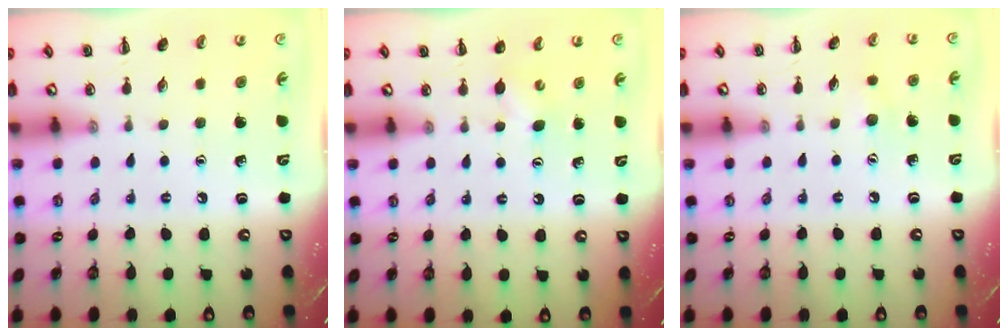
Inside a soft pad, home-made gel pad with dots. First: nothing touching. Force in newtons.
{"total": 2.9, "press": 2.9, "slide": 0.6}
{"total": 4.6, "press": 4.5, "slide": 1.2}